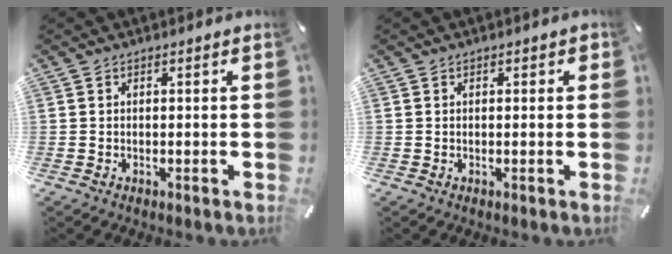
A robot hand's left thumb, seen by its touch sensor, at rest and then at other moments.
{"total": 0.7, "force": [0.1, 0.4, 0.5], "torque": [-0.001, 0.001, -0.001]}